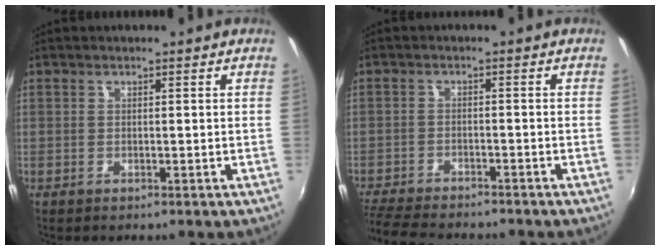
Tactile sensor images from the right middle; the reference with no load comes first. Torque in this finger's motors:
{"motor_torque": [0.67, -0.68, 0.10, 0.03]}